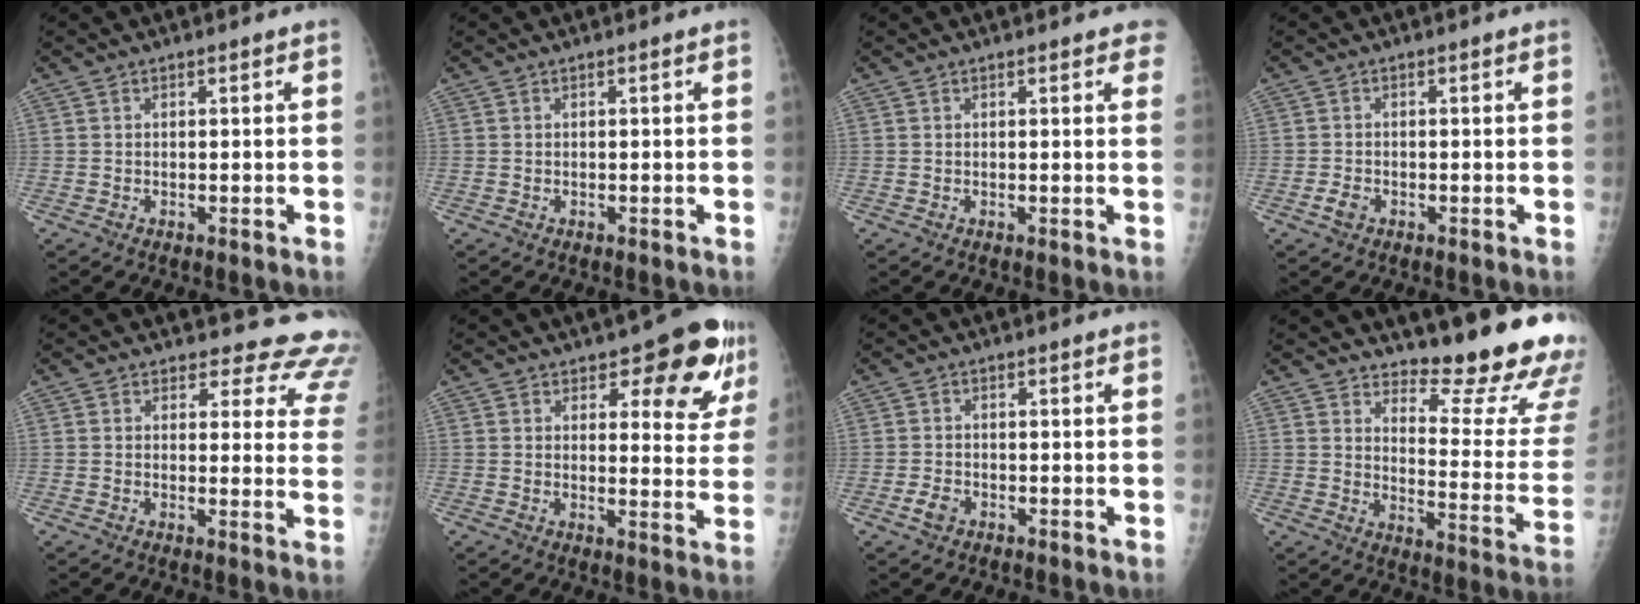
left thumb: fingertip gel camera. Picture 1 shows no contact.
{"total": 0.0}
{"total": 3.1, "force": [2.4, 1.2, 1.6], "torque": [0.006, -0.002, 0.016]}
{"total": 1.9, "force": [-0.9, 1.4, 1.0], "torque": [-0.018, 0.002, -0.018]}
{"total": 13.6, "force": [12.5, 4.8, 1.9], "torque": [0.030, -0.101, 0.105]}
{"total": 11.2, "force": [6.6, 4.9, 7.6], "torque": [-0.044, -0.035, 0.080]}
{"total": 2.3, "force": [-1.1, 1.6, 1.2], "torque": [-0.021, 0.002, -0.022]}
{"total": 19.8, "force": [16.2, 4.2, 10.7], "torque": [-0.105, -0.162, 0.204]}